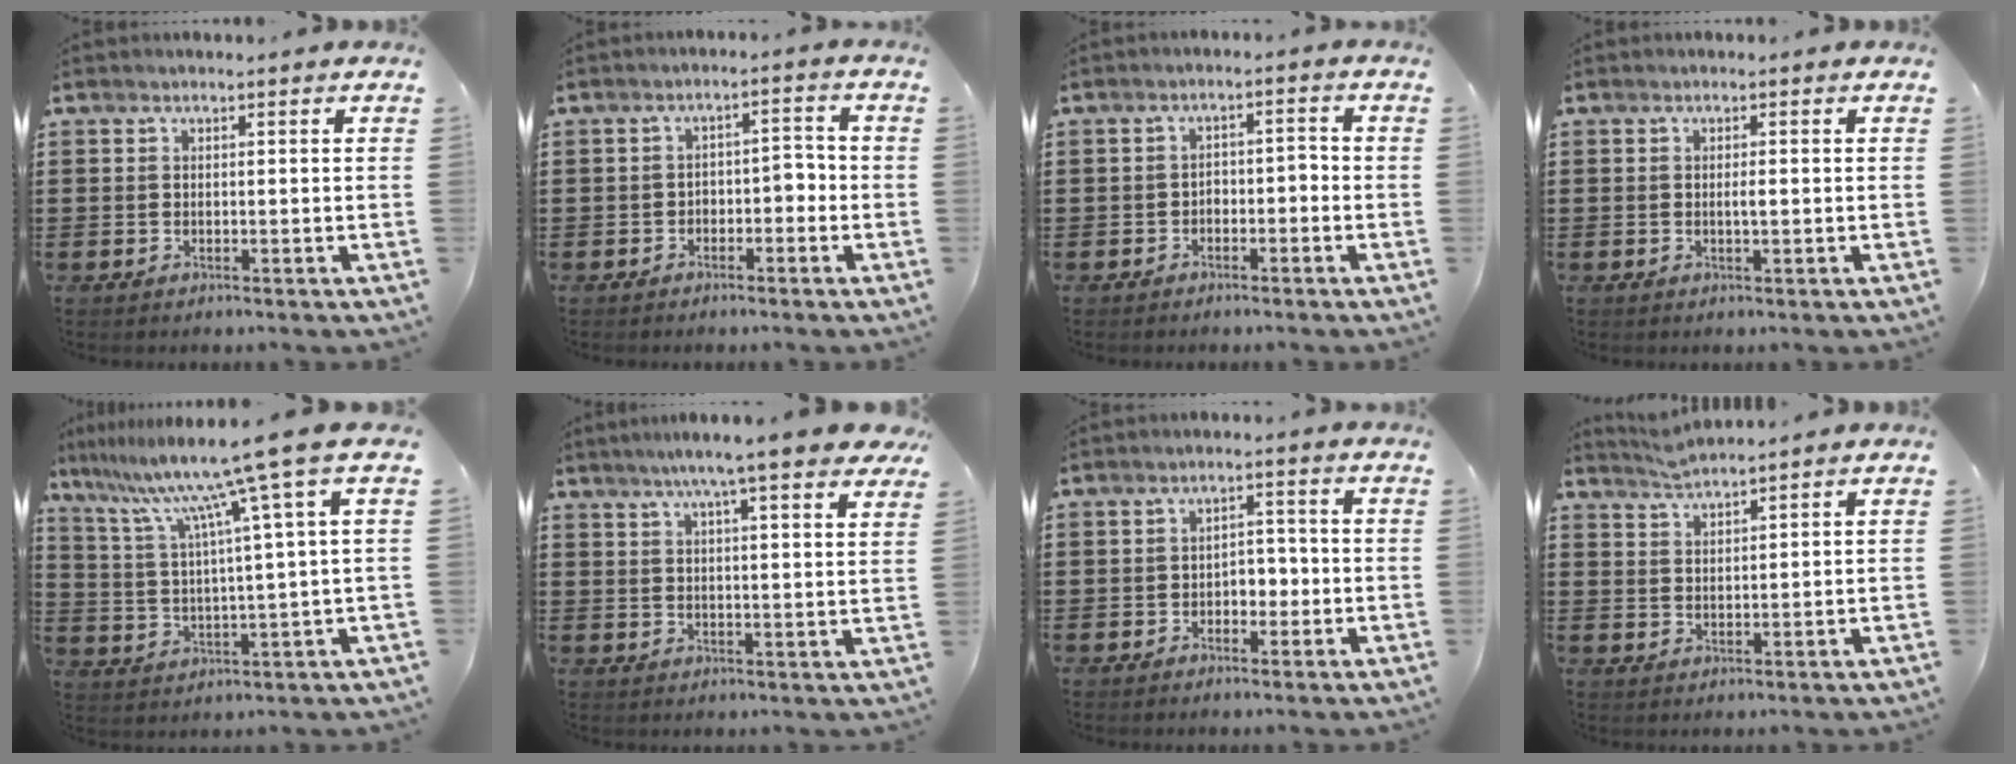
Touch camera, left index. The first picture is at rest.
{"total": 2.8, "force": [-2.0, 1.4, 1.4], "torque": [-0.031, 0.008, -0.045]}
{"total": 2.3, "force": [-2.0, 0.8, 0.6], "torque": [-0.019, 0.006, -0.046]}
{"total": 1.2, "force": [0.0, 0.2, 1.2], "torque": [-0.023, -0.003, 0.000]}
{"total": 11.5, "force": [7.7, -1.7, 8.3], "torque": [-0.188, -0.041, 0.116]}
{"total": 6.5, "force": [5.3, -0.3, 3.8], "torque": [-0.082, -0.019, 0.088]}
{"total": 3.1, "force": [-1.3, 2.2, 1.8], "torque": [-0.032, 0.002, -0.031]}
{"total": 2.4, "force": [2.4, -0.4, 0.3], "torque": [-0.012, -0.002, 0.046]}